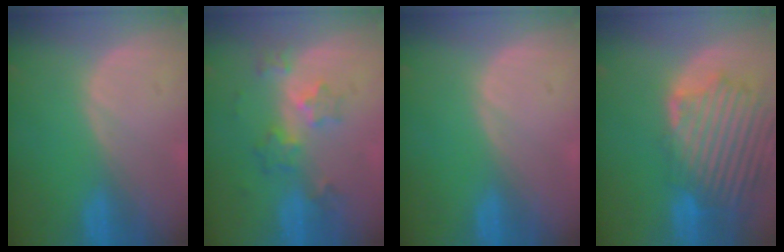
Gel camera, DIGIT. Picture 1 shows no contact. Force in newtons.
{"total": 5.9, "press": 5.3, "slide": 2.5}
{"total": 0.0}
{"total": 13.5, "press": 11.7, "slide": 6.8}